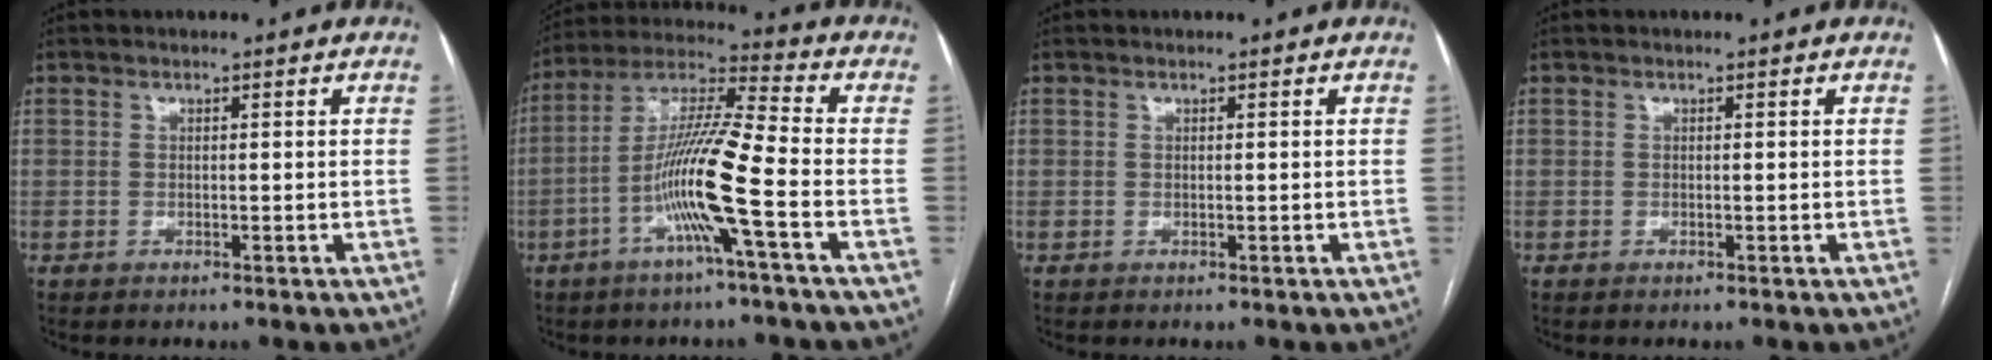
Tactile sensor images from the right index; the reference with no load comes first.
{"total": 12.9, "force": [-4.4, -0.7, 12.1], "torque": [-0.234, 0.007, -0.091]}
{"total": 0.0}
{"total": 0.0}